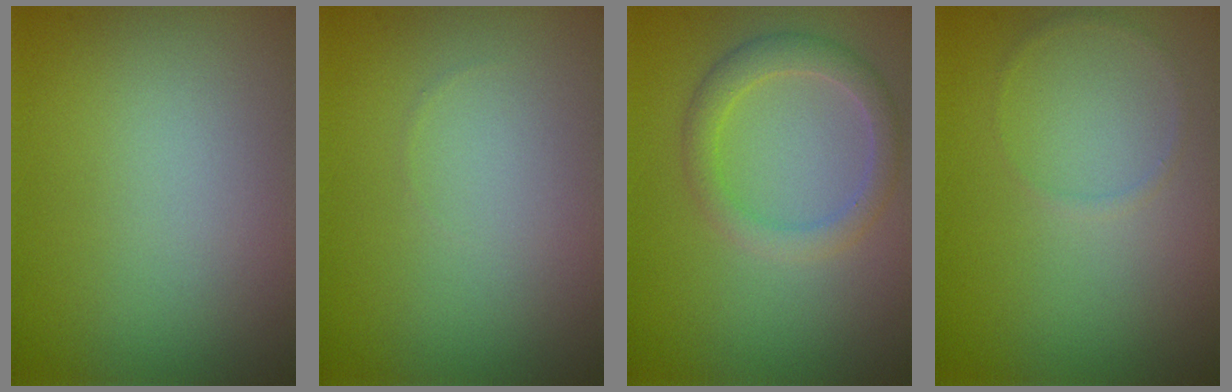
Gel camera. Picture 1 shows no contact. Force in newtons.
{"total": 0.0}
{"total": 2.8, "press": 2.8, "slide": 0.1}
{"total": 0.5, "press": 0.5, "slide": 0.1}